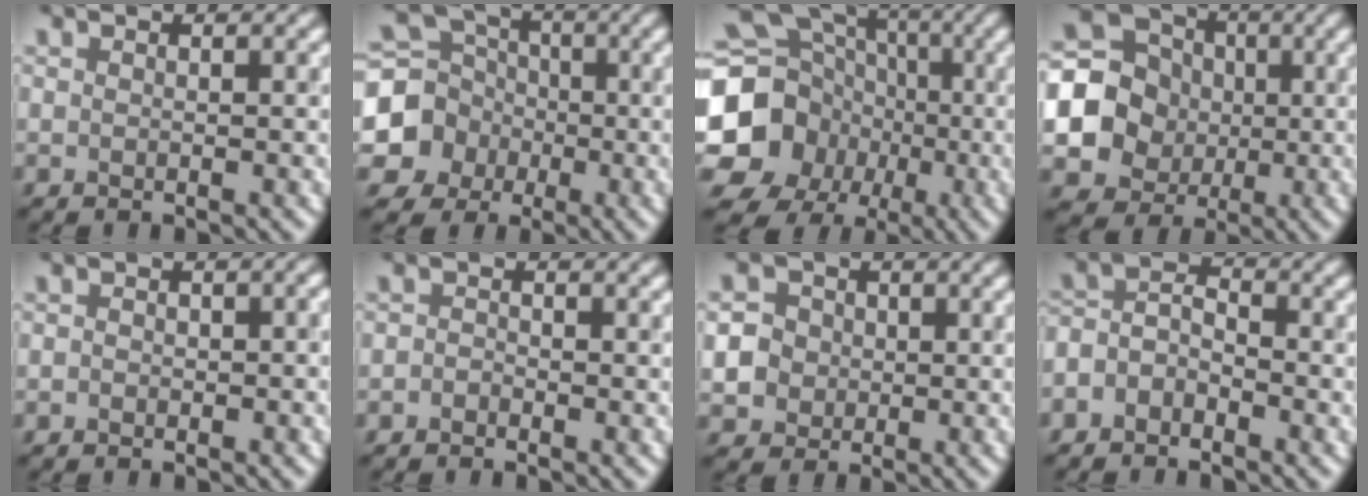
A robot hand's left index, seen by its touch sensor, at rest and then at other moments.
{"total": 7.6, "force": [-1.6, 7.0, 2.5], "torque": [-0.065, -0.008, -0.058]}
{"total": 20.4, "force": [-3.1, 18.6, 7.7], "torque": [-0.172, -0.006, -0.099]}
{"total": 11.6, "force": [-0.5, 10.9, 4.1], "torque": [-0.115, 0.012, -0.030]}
{"total": 2.1, "force": [-0.5, 1.4, 1.4], "torque": [-0.010, 0.002, -0.015]}
{"total": 1.0, "force": [-0.9, 0.4, 0.1], "torque": [-0.003, 0.000, -0.019]}
{"total": 6.7, "force": [-1.1, 6.4, 1.9], "torque": [-0.040, 0.009, -0.038]}
{"total": 2.7, "force": [-2.1, 1.3, 1.2], "torque": [-0.027, 0.006, -0.051]}